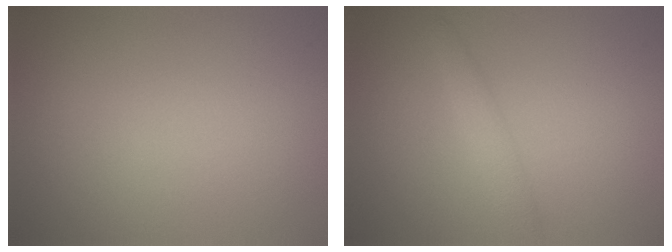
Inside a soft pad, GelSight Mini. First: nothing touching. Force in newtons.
{"total": 1.7, "press": 1.7, "slide": 0.1}